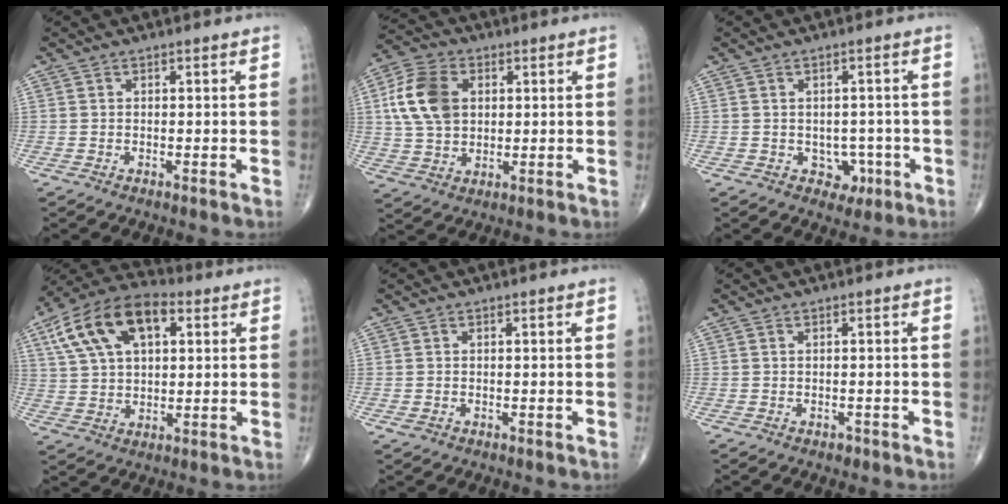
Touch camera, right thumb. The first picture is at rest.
{"total": 12.2, "force": [2.6, 8.6, 8.3], "torque": [-0.150, 0.005, 0.046]}
{"total": 4.1, "force": [-1.3, 3.4, 1.9], "torque": [0.003, 0.008, -0.011]}
{"total": 16.9, "force": [6.2, 9.4, 12.6], "torque": [-0.215, 0.015, 0.106]}
{"total": 0.9, "force": [-0.3, 0.7, 0.5], "torque": [-0.012, 0.002, -0.002]}
{"total": 0.8, "force": [-0.5, 0.5, 0.4], "torque": [-0.003, 0.000, -0.007]}